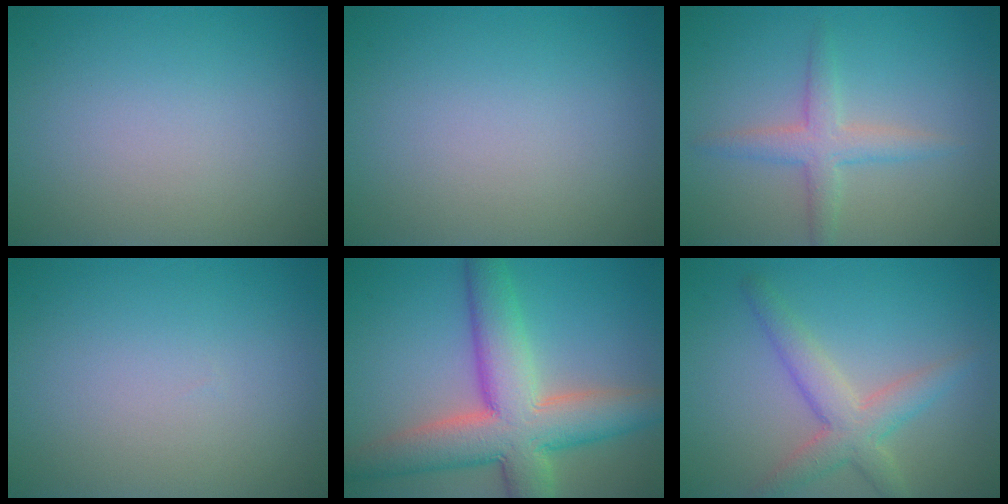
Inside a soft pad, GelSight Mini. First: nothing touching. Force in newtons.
{"total": 0.0}
{"total": 2.9, "press": 2.9, "slide": 0.1}
{"total": 0.0}
{"total": 9.9, "press": 9.8, "slide": 0.8}
{"total": 3.9, "press": 3.9, "slide": 0.3}